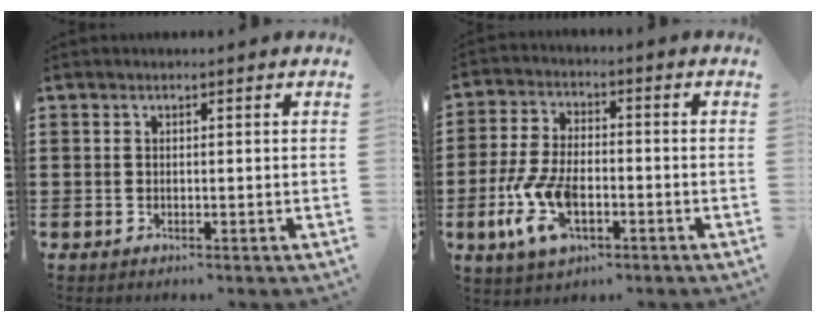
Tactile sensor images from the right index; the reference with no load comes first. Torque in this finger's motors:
{"motor_torque": [2.14, 0.00, 1.05, 0.21]}